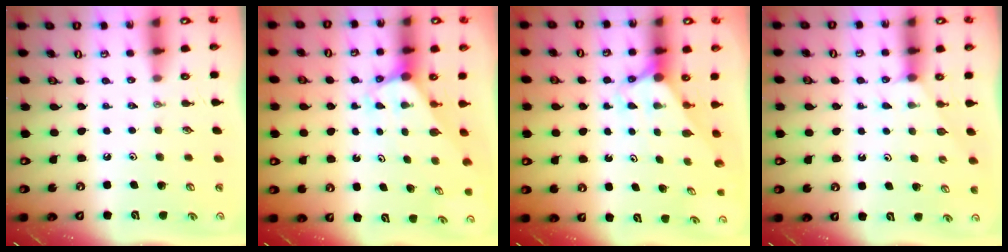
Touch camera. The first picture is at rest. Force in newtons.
{"total": 2.9, "press": 2.9, "slide": 0.2}
{"total": 2.9, "press": 2.9, "slide": 0.0}
{"total": 2.4, "press": 2.4, "slide": 0.4}